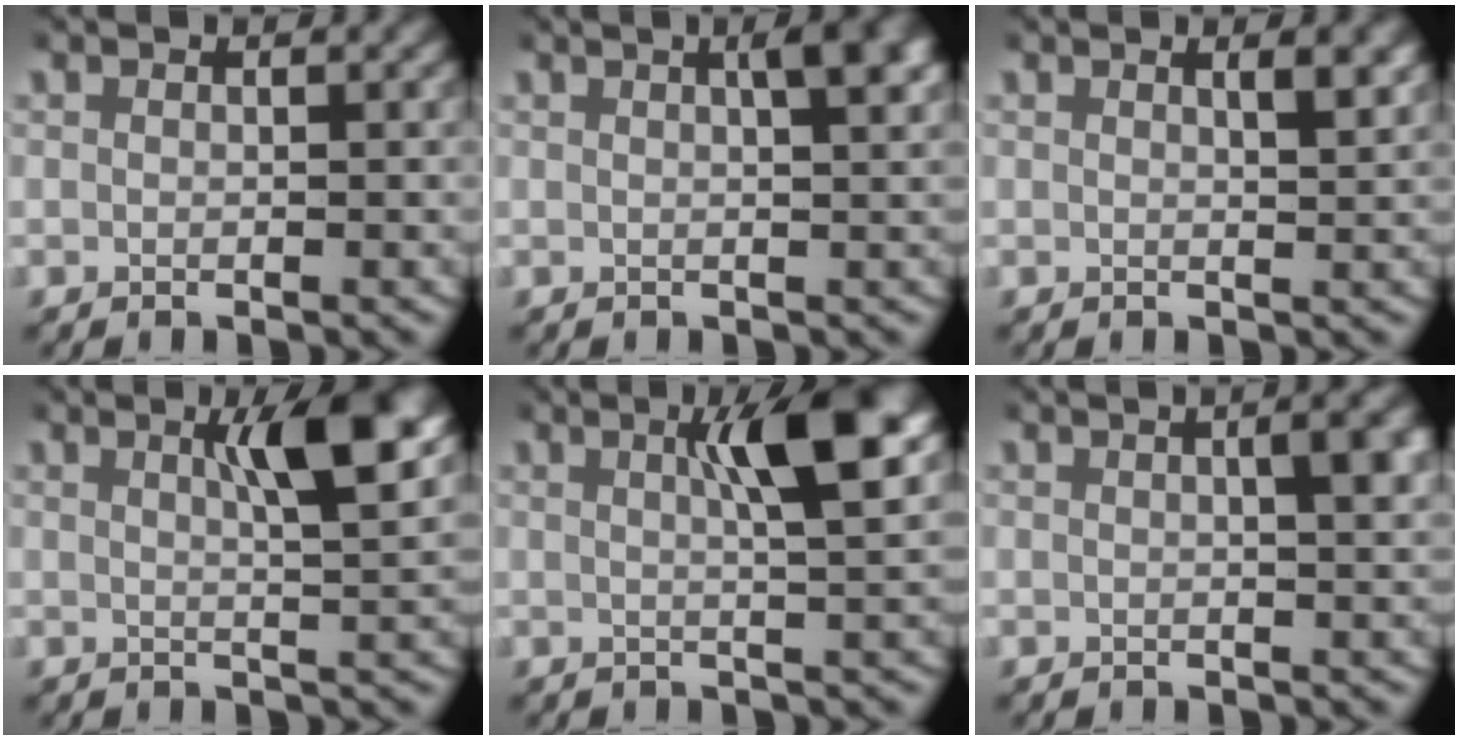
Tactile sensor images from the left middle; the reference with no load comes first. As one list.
[{"total": 4.9, "force": [1.6, 1.6, 4.4], "torque": [-0.051, 0.017, 0.017]}, {"total": 2.0, "force": [1.0, 0.2, 1.7], "torque": [-0.022, -0.002, 0.017]}, {"total": 5.3, "force": [1.9, 0.9, 4.9], "torque": [-0.074, 0.004, 0.027]}, {"total": 6.1, "force": [1.8, 1.0, 5.7], "torque": [-0.086, 0.010, 0.023]}, {"total": 4.1, "force": [1.3, 1.2, 3.6], "torque": [-0.043, 0.016, 0.015]}]